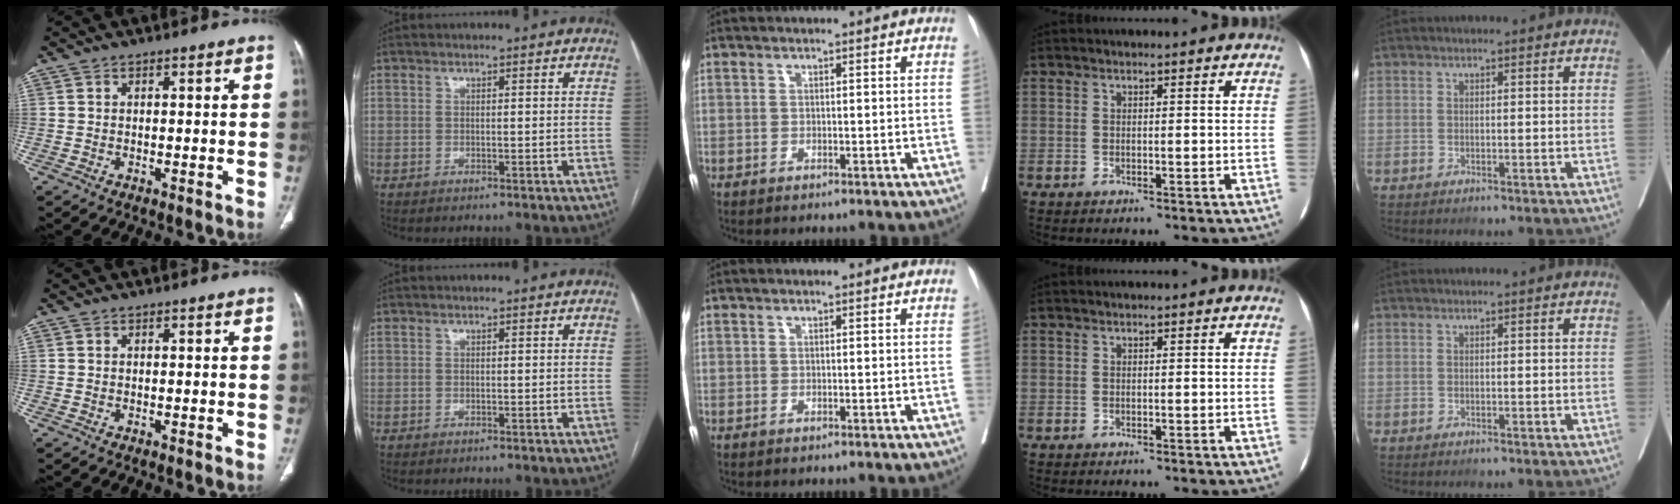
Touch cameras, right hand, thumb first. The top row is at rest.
{}